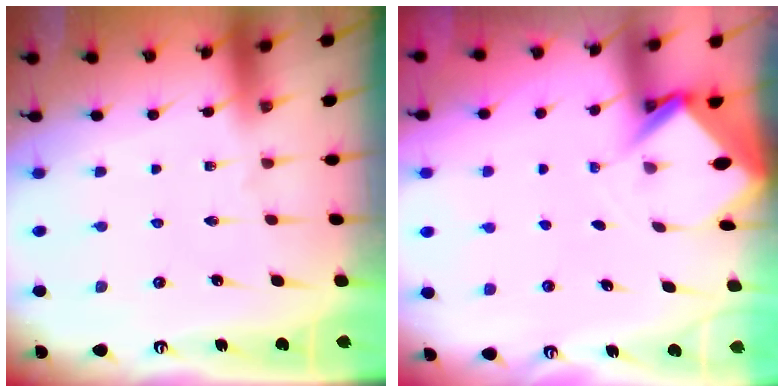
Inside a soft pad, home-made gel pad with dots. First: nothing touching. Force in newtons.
{"total": 3.7, "press": 3.7, "slide": 0.2}